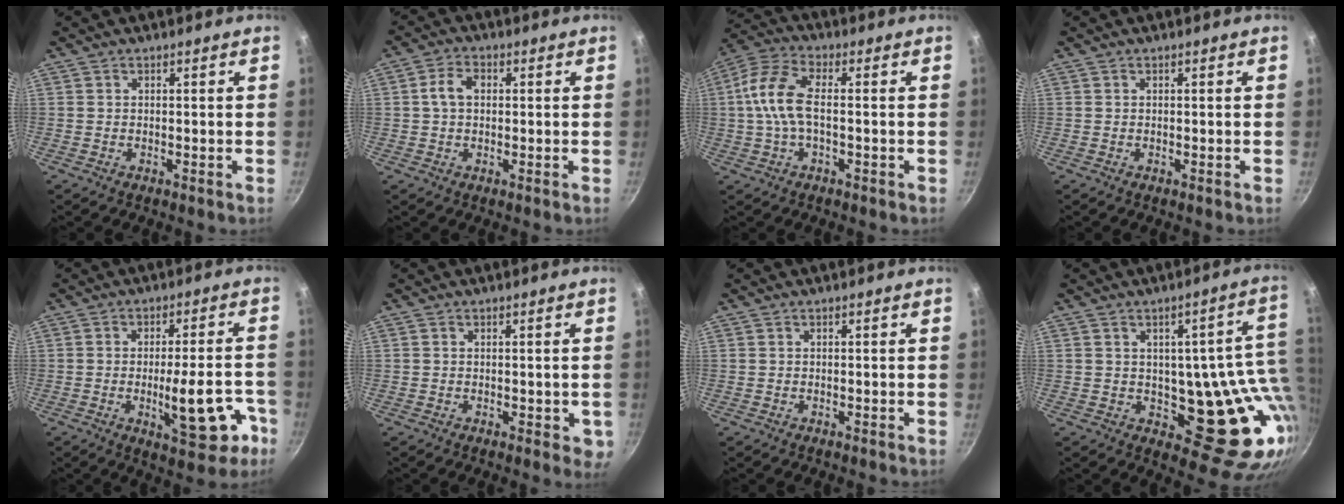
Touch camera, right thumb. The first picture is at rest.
{"total": 4.6, "force": [0.6, 3.2, 3.3], "torque": [-0.053, 0.012, 0.004]}
{"total": 10.1, "force": [-0.2, 5.0, 8.8], "torque": [-0.191, 0.027, -0.019]}
{"total": 0.0}
{"total": 14.6, "force": [-5.1, 5.6, 12.5], "torque": [-0.127, 0.027, -0.061]}
{"total": 3.5, "force": [-0.6, 1.9, 2.9], "torque": [-0.027, -0.006, -0.007]}
{"total": 0.0}
{"total": 16.9, "force": [1.5, 9.6, 13.8], "torque": [-0.102, -0.032, 0.032]}